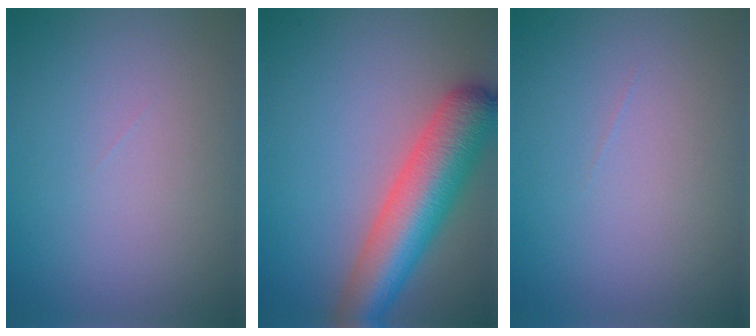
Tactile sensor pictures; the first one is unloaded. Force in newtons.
{"total": 8.2, "press": 8.2, "slide": 0.4}
{"total": 0.0}